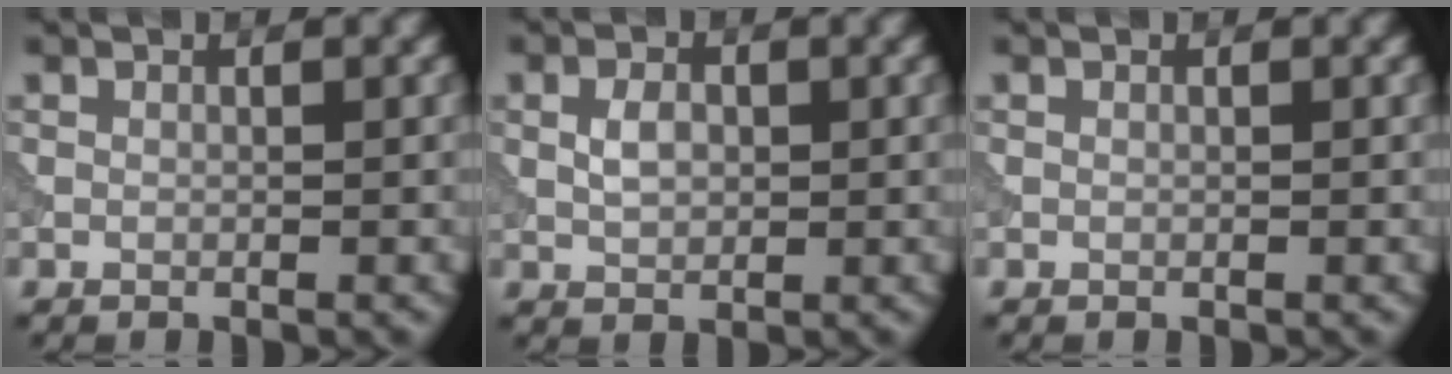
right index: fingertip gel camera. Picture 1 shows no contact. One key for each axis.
{"total": 2.2, "fx": 0.3, "fy": 1.5, "fz": 1.6, "tx": -0.033, "ty": 0.003, "tz": 0.005}
{"total": 0.0}